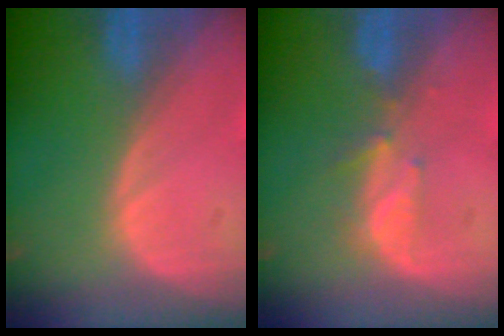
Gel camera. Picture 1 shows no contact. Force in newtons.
{"total": 2.7, "press": 2.6, "slide": 0.8}